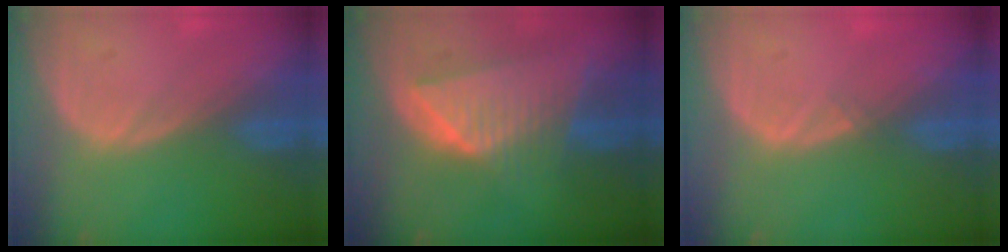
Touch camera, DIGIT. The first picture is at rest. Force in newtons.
{"total": 8.4, "press": 7.6, "slide": 3.7}
{"total": 0.7, "press": 0.5, "slide": 0.4}